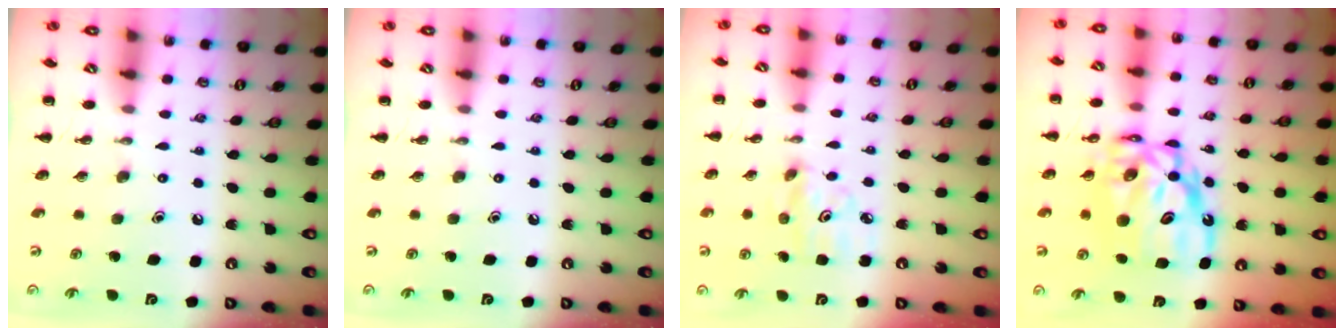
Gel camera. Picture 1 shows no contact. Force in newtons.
{"total": 0.0}
{"total": 5.2, "press": 5.0, "slide": 1.5}
{"total": 13.2, "press": 12.7, "slide": 3.6}